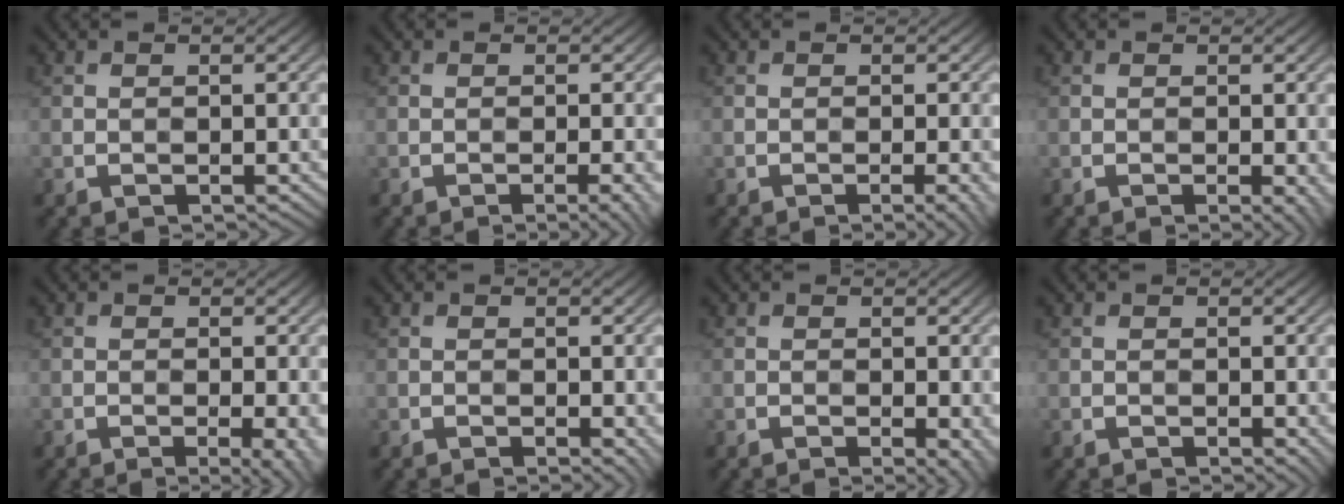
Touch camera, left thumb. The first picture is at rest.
{"total": 2.2, "force": [-0.9, 0.4, 2.0], "torque": [-0.024, 0.003, -0.017]}
{"total": 1.9, "force": [-0.8, 0.3, 1.8], "torque": [-0.022, 0.003, -0.014]}
{"total": 1.5, "force": [-0.4, 0.3, 1.4], "torque": [-0.019, -0.004, -0.008]}
{"total": 2.8, "force": [-0.8, 0.5, 2.6], "torque": [-0.036, -0.001, -0.014]}
{"total": 1.2, "force": [-0.3, 0.4, 1.1], "torque": [-0.016, -0.006, -0.004]}
{"total": 2.0, "force": [-0.6, 0.6, 1.8], "torque": [-0.023, -0.006, -0.007]}
{"total": 0.9, "force": [-0.2, 0.5, 0.8], "torque": [-0.012, -0.006, -0.003]}